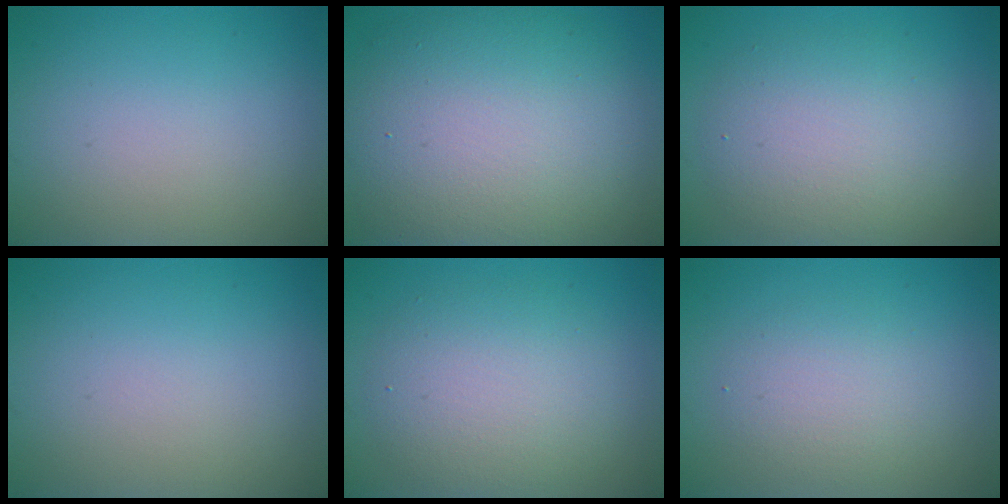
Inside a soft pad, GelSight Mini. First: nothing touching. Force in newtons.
{"total": 12.9, "press": 12.8, "slide": 1.3}
{"total": 5.4, "press": 5.4, "slide": 0.2}
{"total": 0.0}
{"total": 5.2, "press": 5.2, "slide": 0.5}
{"total": 2.6, "press": 2.6, "slide": 0.2}